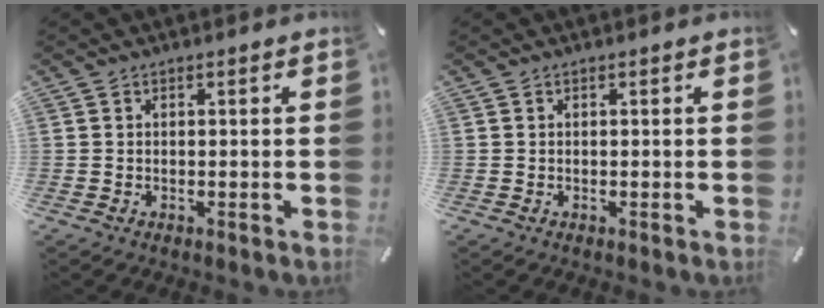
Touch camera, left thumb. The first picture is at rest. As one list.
[{"total": 0.0}]